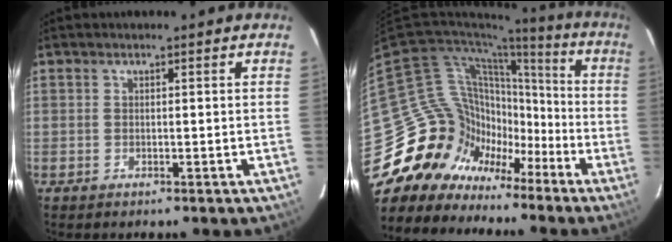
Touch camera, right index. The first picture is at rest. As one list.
[{"total": 21.0, "force": [-11.8, 16.3, 5.9], "torque": [-0.141, 0.034, -0.193]}]